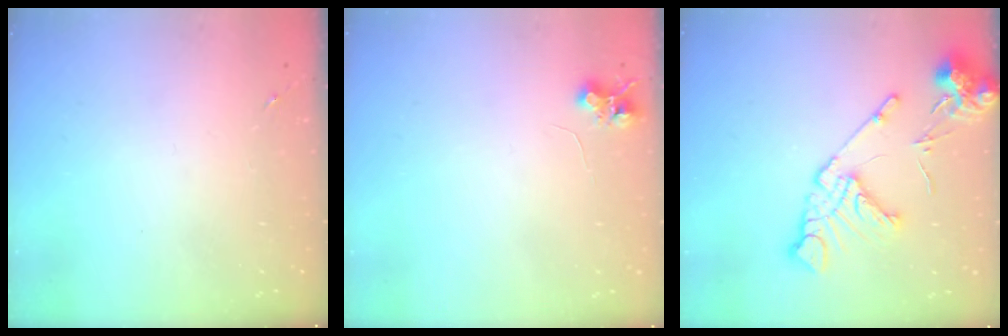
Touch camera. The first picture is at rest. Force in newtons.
{"total": 6.5, "press": 6.4, "slide": 0.9}
{"total": 15.5, "press": 15.4, "slide": 2.0}